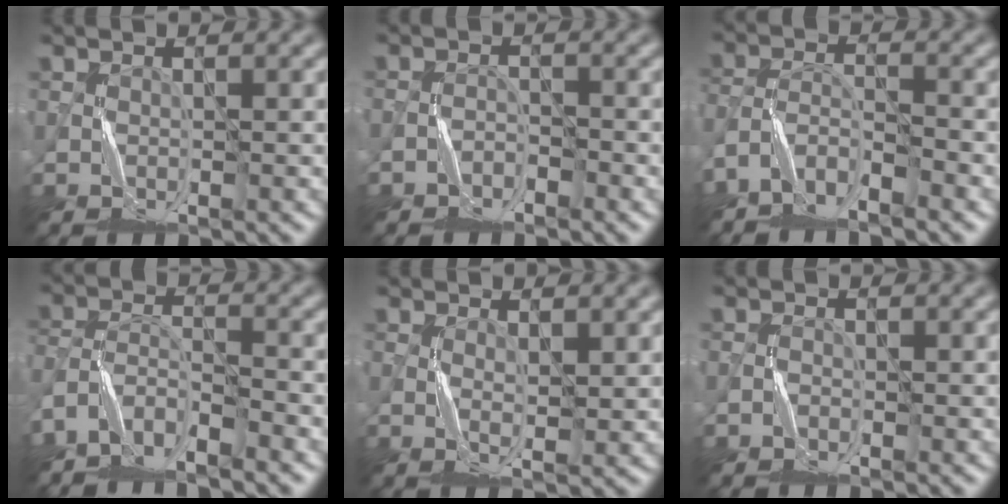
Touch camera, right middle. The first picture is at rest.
{"total": 1.6, "force": [-1.6, 0.3, -0.2], "torque": [0.007, 0.010, -0.030]}
{"total": 3.6, "force": [-3.5, 0.5, 0.8], "torque": [-0.020, 0.004, -0.078]}
{"total": 4.6, "force": [-4.4, 0.9, 1.2], "torque": [-0.025, 0.000, -0.092]}
{"total": 1.1, "force": [0.3, 0.3, 1.1], "torque": [-0.024, 0.000, 0.006]}
{"total": 1.1, "force": [-1.0, 0.2, -0.2], "torque": [0.006, 0.007, -0.021]}